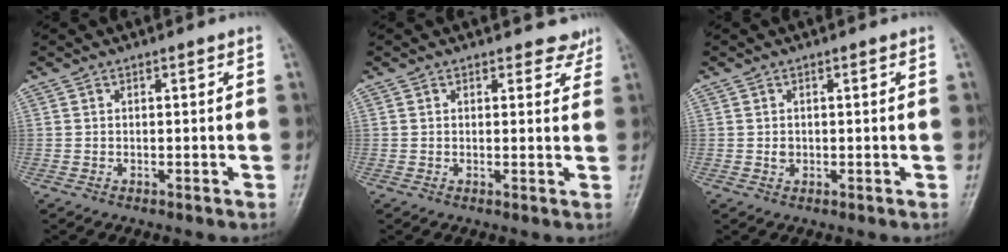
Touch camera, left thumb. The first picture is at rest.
{"total": 3.6, "force": [3.1, 1.8, 0.0], "torque": [0.030, -0.021, 0.020]}
{"total": 1.1, "force": [0.1, 0.9, 0.5], "torque": [-0.004, 0.001, 0.003]}